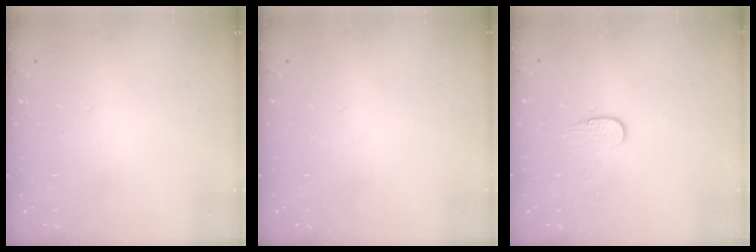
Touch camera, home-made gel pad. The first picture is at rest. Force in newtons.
{"total": 0.0}
{"total": 6.8, "press": 6.8, "slide": 0.6}